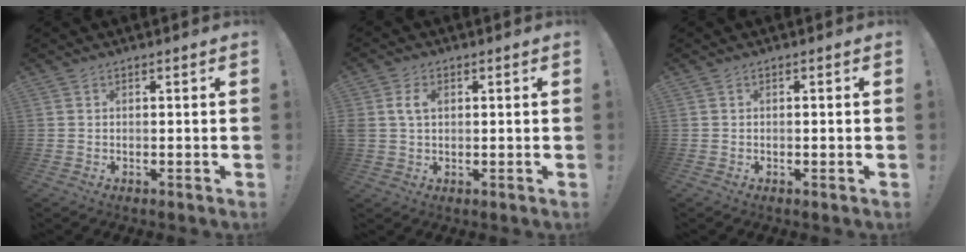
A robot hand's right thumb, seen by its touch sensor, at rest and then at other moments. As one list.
[{"total": 5.0, "force": [0.9, 3.5, 3.4], "torque": [-0.072, 0.009, 0.016]}, {"total": 0.6, "force": [-0.3, 0.1, 0.5], "torque": [-0.009, 0.002, -0.005]}]